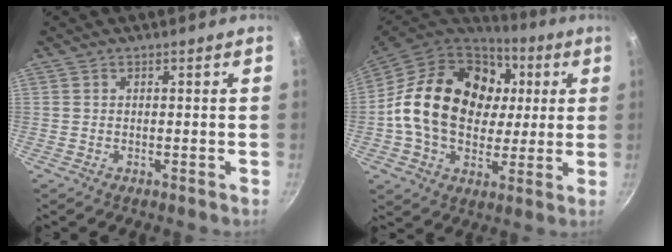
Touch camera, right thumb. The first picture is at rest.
{"total": 24.1, "force": [3.3, 17.7, 16.0], "torque": [-0.257, 0.018, 0.056]}